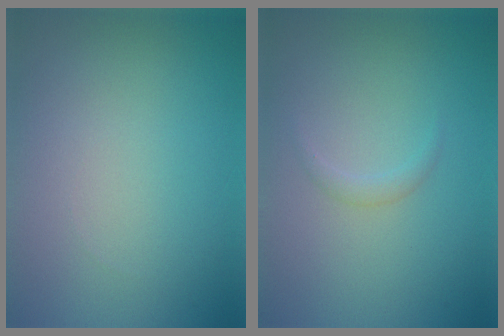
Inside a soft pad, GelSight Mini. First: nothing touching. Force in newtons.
{"total": 0.8, "press": 0.8, "slide": 0.0}